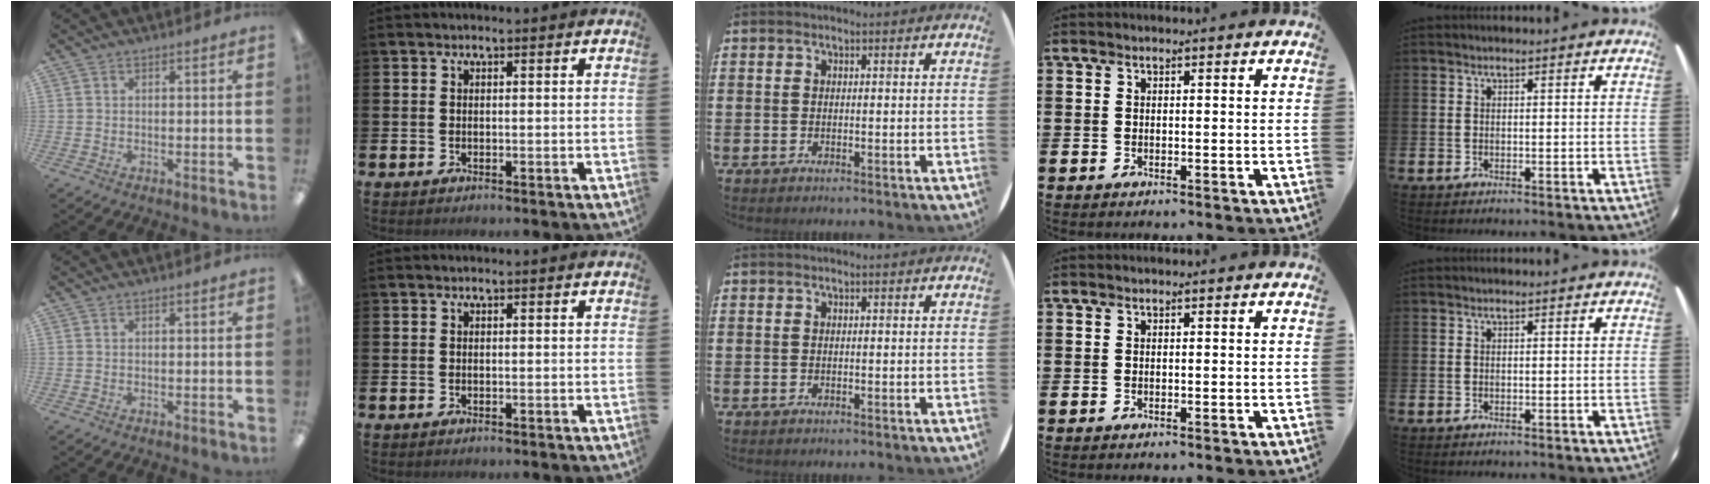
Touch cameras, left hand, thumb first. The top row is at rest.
{}